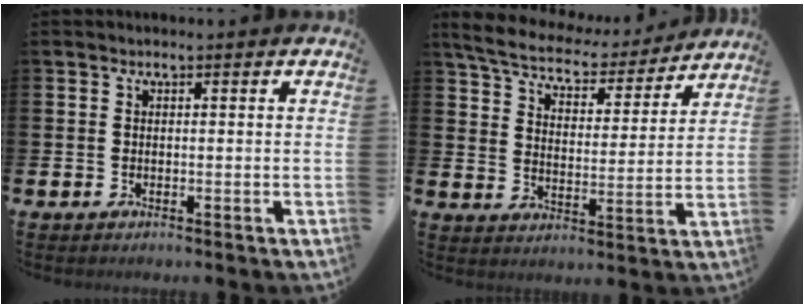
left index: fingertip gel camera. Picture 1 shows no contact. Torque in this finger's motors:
{"motor_torque": [1.13, -1.01, 0.59, 0.14]}